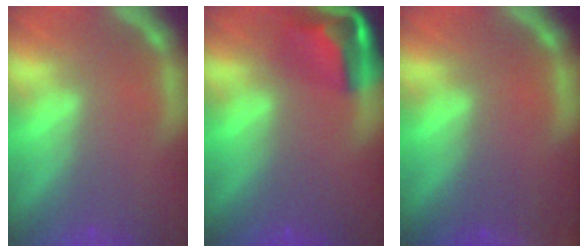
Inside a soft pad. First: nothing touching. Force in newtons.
{"total": 6.4}
{"total": 9.5}